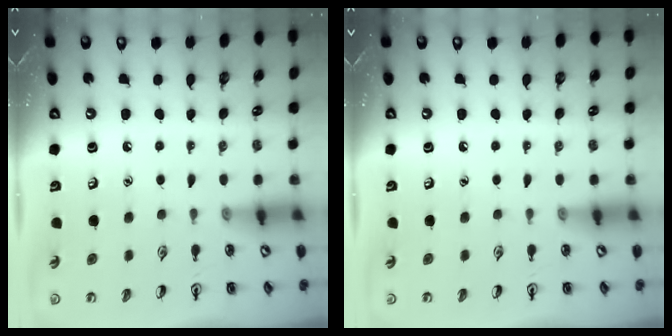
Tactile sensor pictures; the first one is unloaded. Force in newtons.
{"total": 0.0}